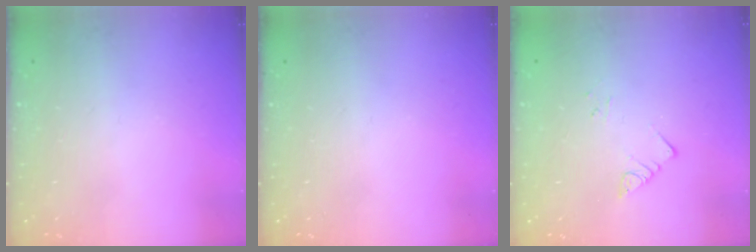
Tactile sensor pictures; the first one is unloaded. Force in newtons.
{"total": 0.0}
{"total": 2.8, "press": 2.8, "slide": 0.2}